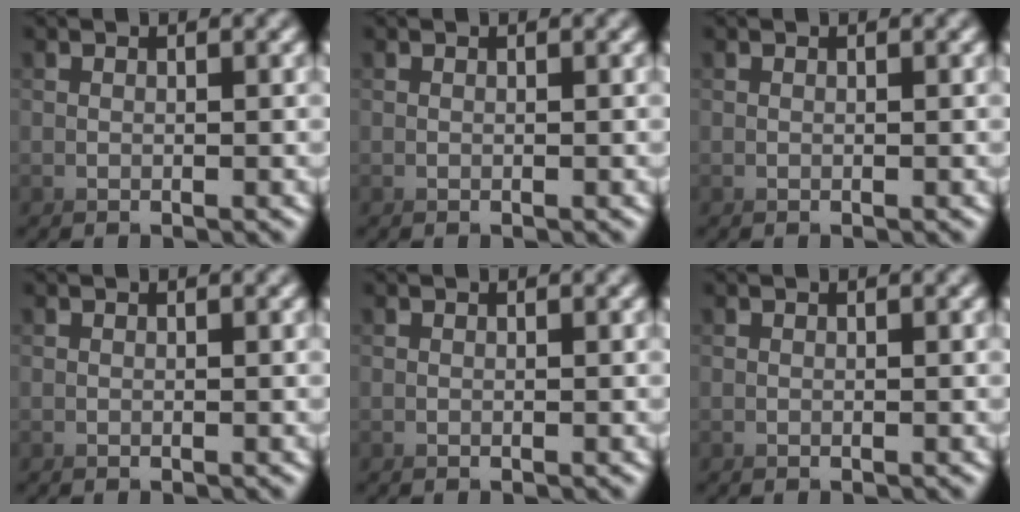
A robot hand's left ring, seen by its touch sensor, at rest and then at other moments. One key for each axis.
{"total": 0.0}
{"total": 0.0}
{"total": 0.0}
{"total": 0.0}
{"total": 0.0}